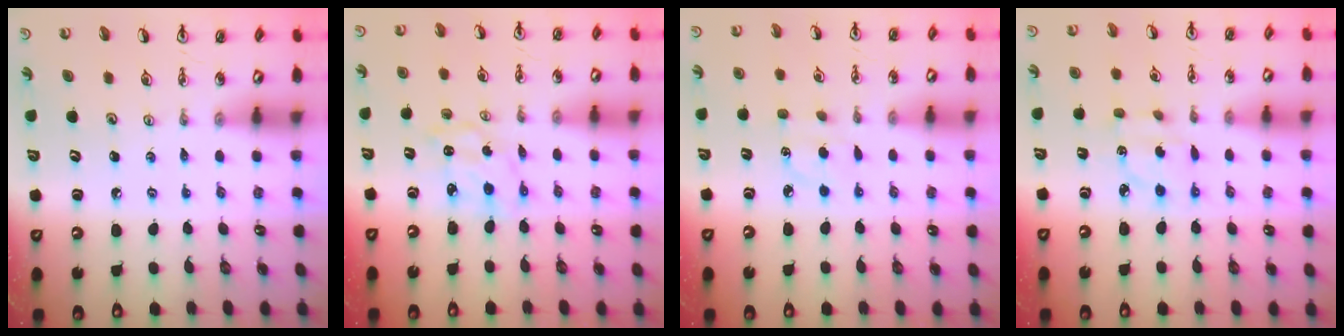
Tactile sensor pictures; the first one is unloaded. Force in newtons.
{"total": 2.3, "press": 2.3, "slide": 0.2}
{"total": 3.8, "press": 3.8, "slide": 0.5}
{"total": 2.9, "press": 2.9, "slide": 0.1}